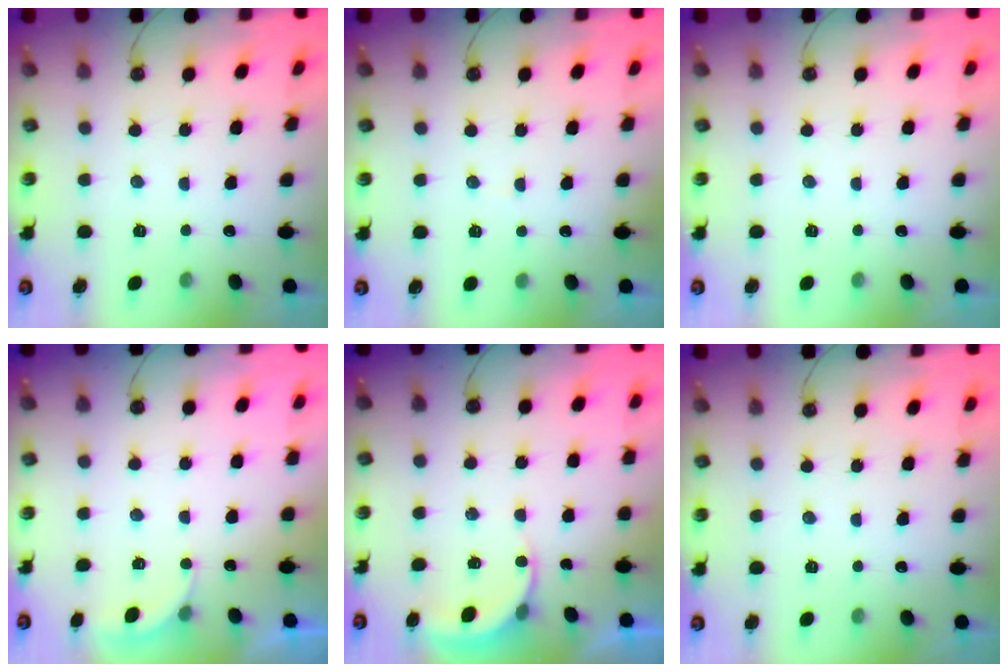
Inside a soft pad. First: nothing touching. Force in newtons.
{"total": 3.1, "press": 3.0, "slide": 0.3}
{"total": 0.0}
{"total": 2.1, "press": 2.0, "slide": 0.6}
{"total": 3.9, "press": 3.9, "slide": 0.3}
{"total": 0.0}